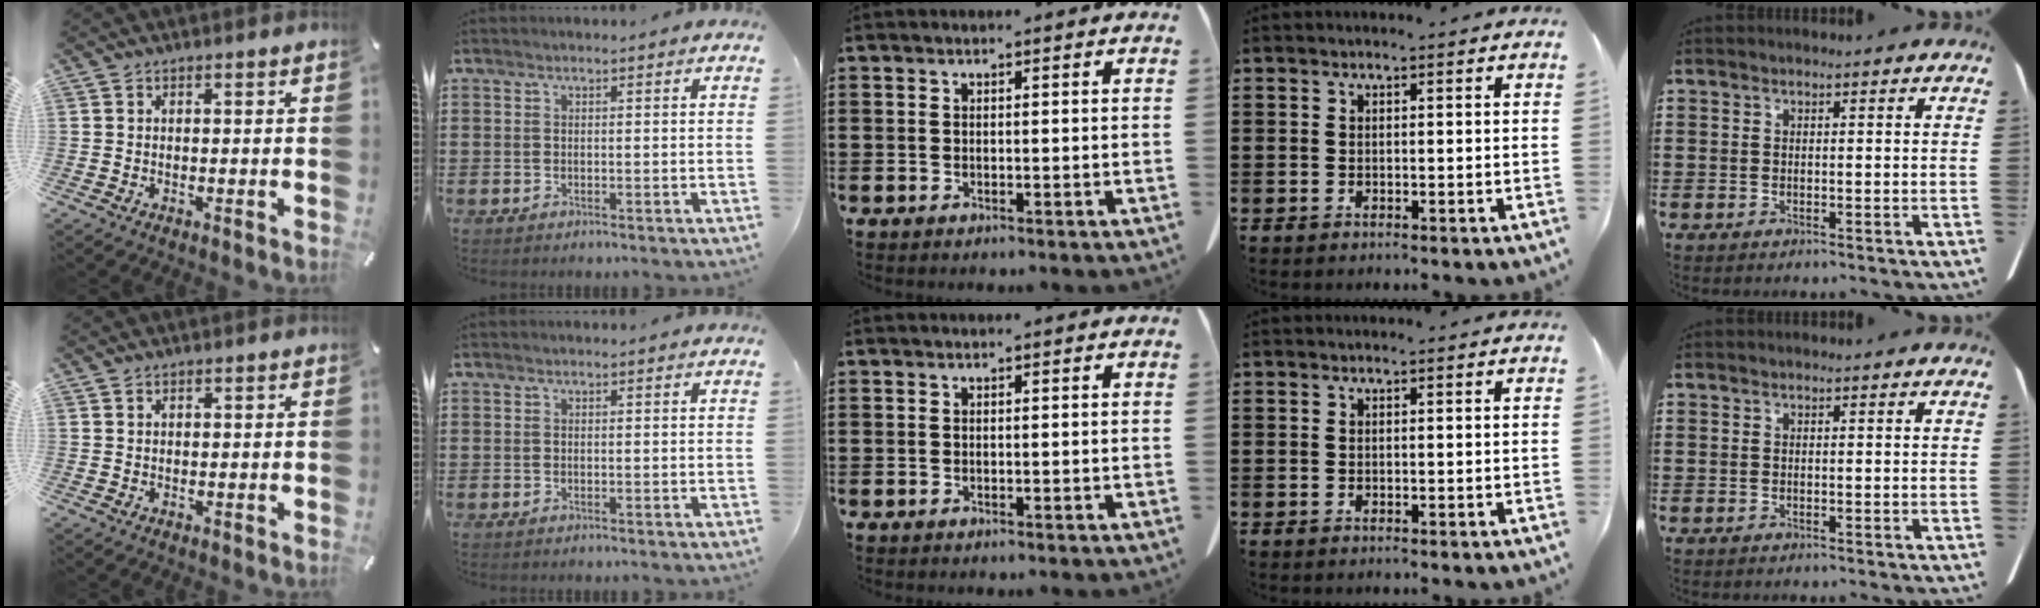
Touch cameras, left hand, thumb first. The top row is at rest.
{"thumb": {"total": 0.5, "force": [0.3, 0.3, 0.3], "torque": [-0.005, 0.000, 0.006]}}